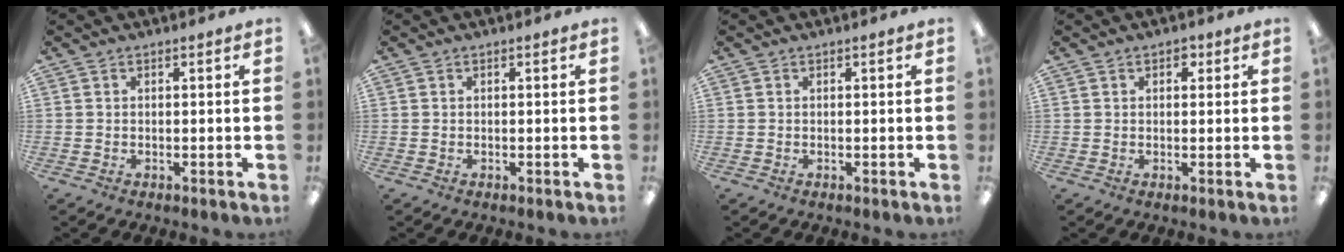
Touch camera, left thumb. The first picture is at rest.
{"total": 0.0}
{"total": 0.0}
{"total": 2.5, "force": [1.3, 1.6, 1.4], "torque": [-0.006, -0.004, 0.016]}